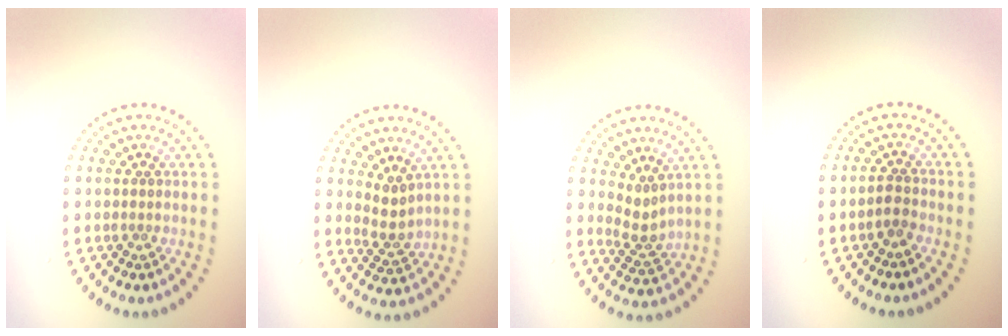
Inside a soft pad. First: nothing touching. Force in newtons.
{"total": 2.0, "press": 1.5, "slide": 1.4}
{"total": 2.2, "press": 1.5, "slide": 1.6}
{"total": 1.3, "press": 1.1, "slide": 0.8}